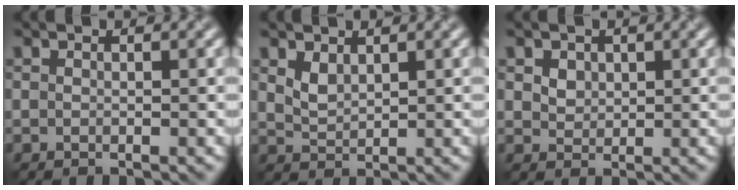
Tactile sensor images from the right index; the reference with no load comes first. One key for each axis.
{"total": 1.7, "fx": 1.1, "fy": 0.9, "fz": 0.9, "tx": -0.021, "ty": -0.003, "tz": 0.029}
{"total": 2.3, "fx": 1.1, "fy": 1.7, "fz": 1.0, "tx": -0.024, "ty": 0.007, "tz": 0.025}